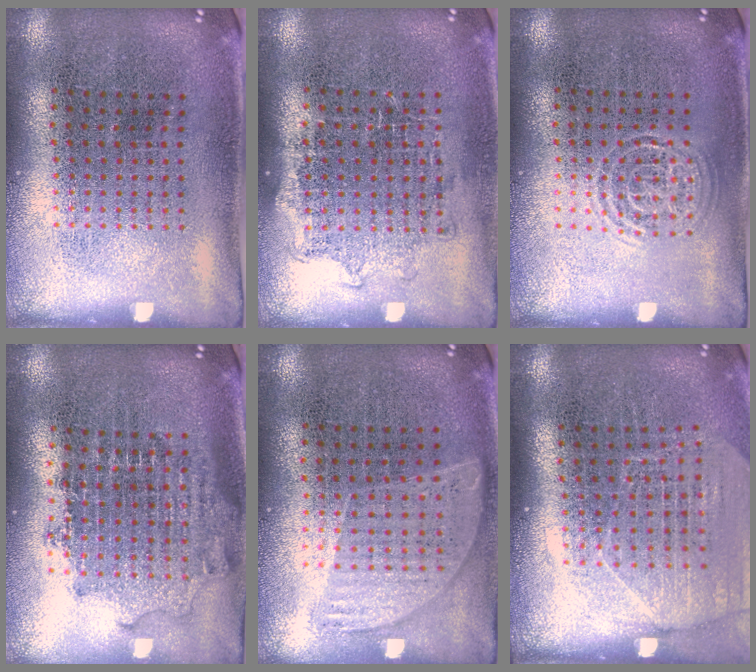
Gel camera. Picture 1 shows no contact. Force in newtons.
{"total": 1.1, "press": 0.9, "slide": 0.5}
{"total": 0.8, "press": 0.8, "slide": 0.1}
{"total": 1.8, "press": 1.4, "slide": 1.1}
{"total": 0.9, "press": 0.8, "slide": 0.4}
{"total": 1.7, "press": 1.5, "slide": 0.8}